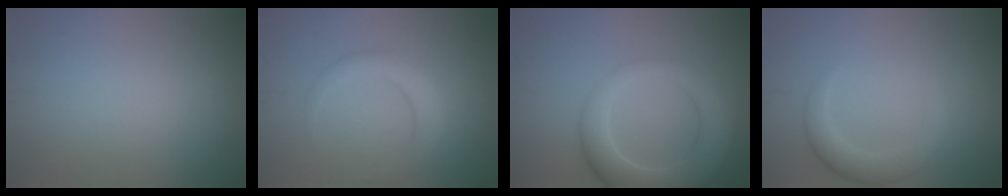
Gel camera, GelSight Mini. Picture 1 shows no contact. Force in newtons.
{"total": 3.0, "press": 3.0, "slide": 0.1}
{"total": 7.4, "press": 7.4, "slide": 0.7}
{"total": 3.1, "press": 3.1, "slide": 0.1}